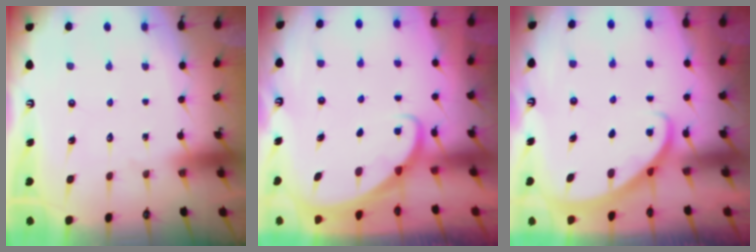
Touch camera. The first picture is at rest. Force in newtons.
{"total": 1.6, "press": 1.6, "slide": 0.0}
{"total": 2.3, "press": 2.3, "slide": 0.2}